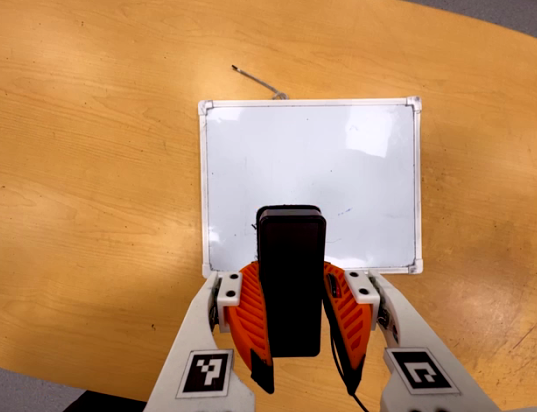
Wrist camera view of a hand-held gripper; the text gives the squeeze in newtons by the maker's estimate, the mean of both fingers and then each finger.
{"total": 7.9, "left": 6.9, "right": 8.8}